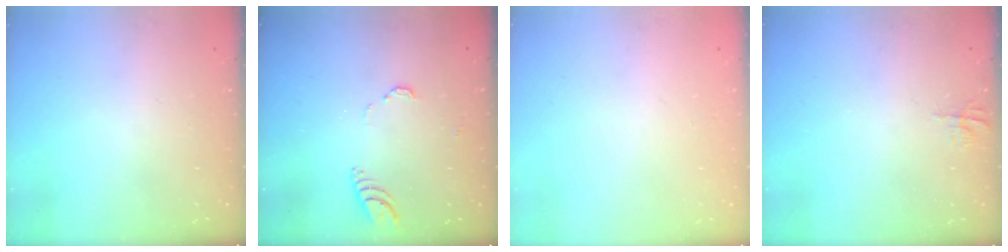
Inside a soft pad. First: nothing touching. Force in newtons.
{"total": 3.8, "press": 3.8, "slide": 0.3}
{"total": 0.0}
{"total": 3.9, "press": 3.9, "slide": 0.4}